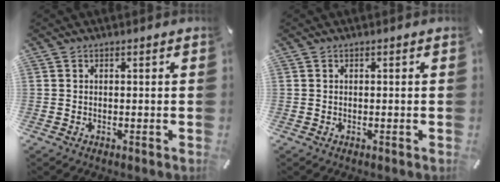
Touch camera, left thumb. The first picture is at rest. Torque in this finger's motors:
{"motor_torque": [0.00, 0.00, -0.01, 0.00, 0.00]}